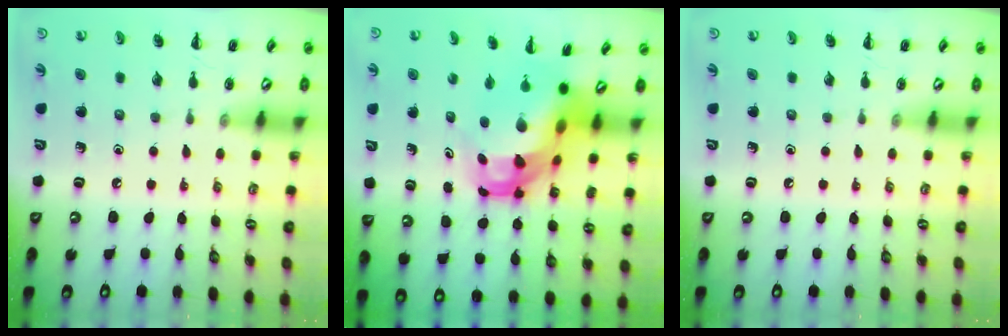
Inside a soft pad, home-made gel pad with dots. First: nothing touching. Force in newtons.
{"total": 11.2, "press": 10.7, "slide": 3.1}
{"total": 0.0}